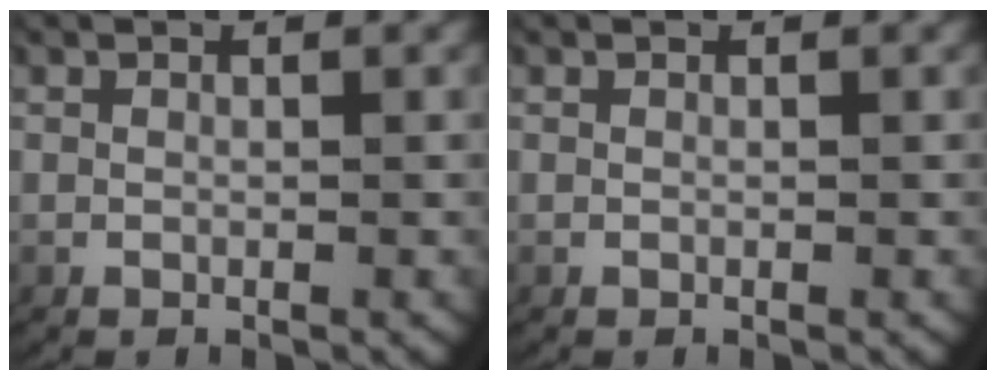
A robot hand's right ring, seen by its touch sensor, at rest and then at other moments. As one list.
[{"total": 0.0}]